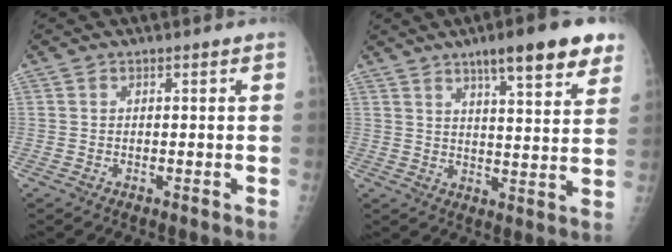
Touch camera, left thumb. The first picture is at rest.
{"total": 13.7, "force": [8.6, 2.8, 10.3], "torque": [-0.119, -0.035, 0.121]}